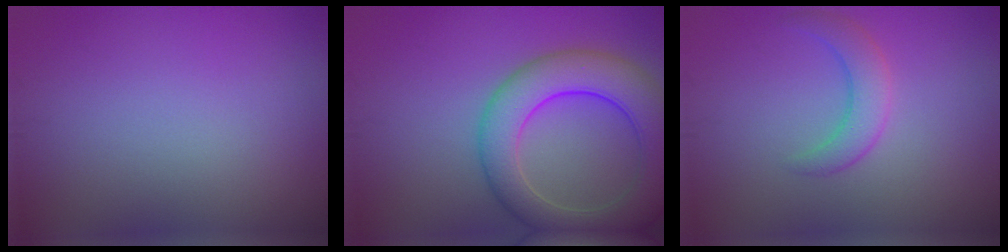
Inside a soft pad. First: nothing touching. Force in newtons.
{"total": 8.0, "press": 8.0, "slide": 0.4}
{"total": 2.8, "press": 2.8, "slide": 0.1}